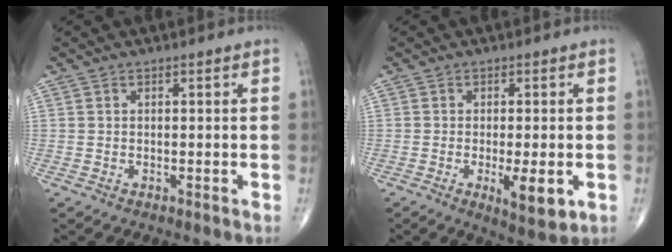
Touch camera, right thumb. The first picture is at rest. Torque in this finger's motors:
{"motor_torque": [0.73, 1.18, 0.01, -0.11, 0.17]}